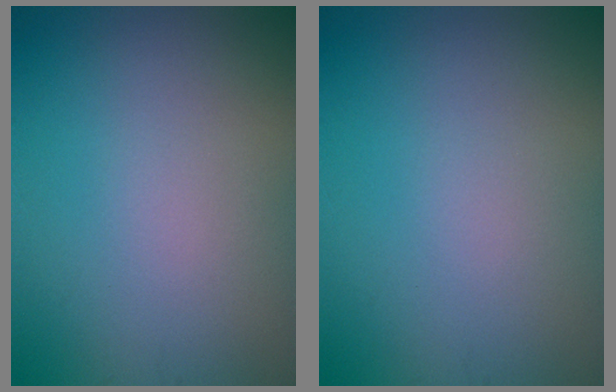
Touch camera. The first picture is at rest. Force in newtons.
{"total": 0.0}